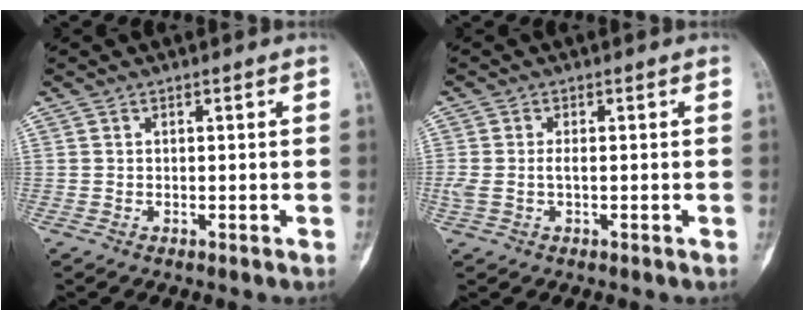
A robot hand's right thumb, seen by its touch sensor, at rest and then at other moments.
{"total": 3.0, "force": [-0.3, 1.3, 2.7], "torque": [-0.078, 0.005, -0.004]}